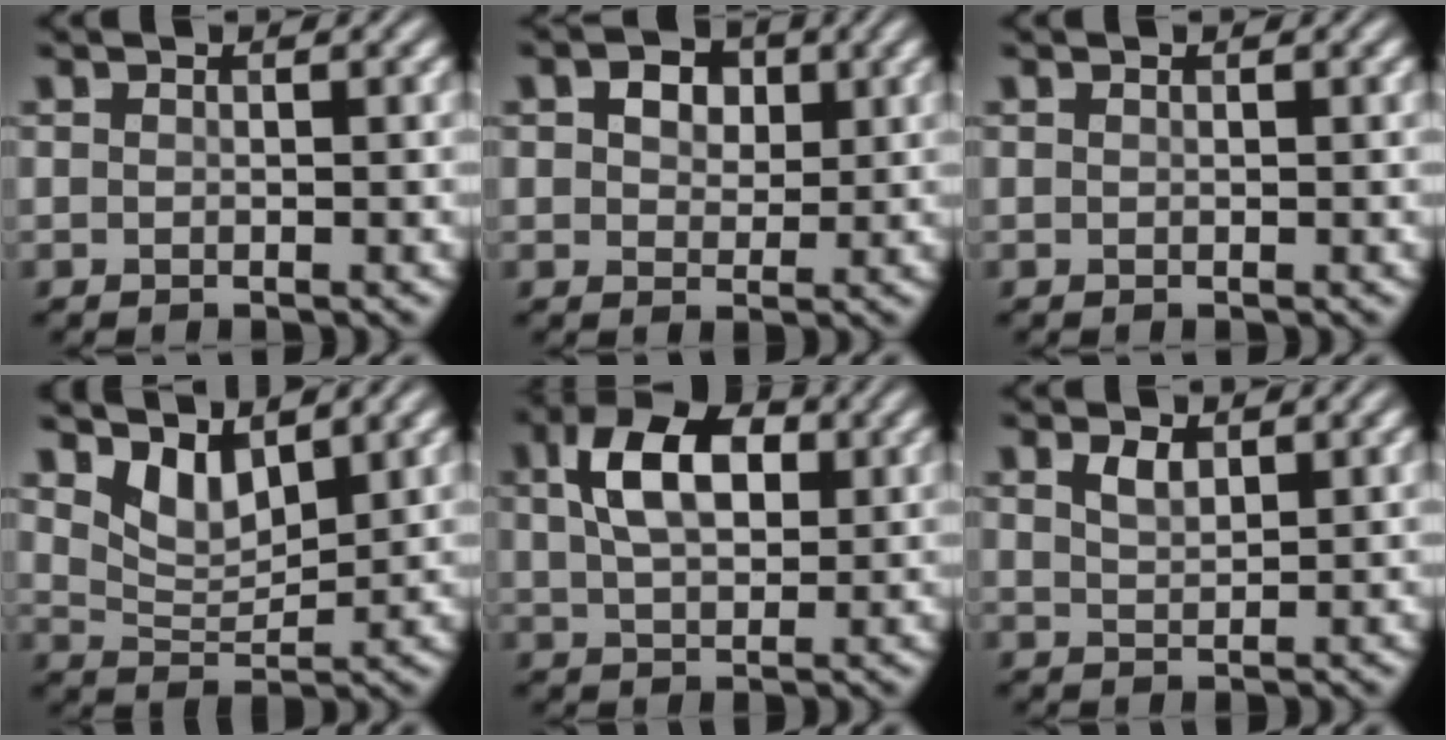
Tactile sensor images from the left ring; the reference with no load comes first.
{"total": 3.1, "force": [1.2, 2.3, 1.8], "torque": [-0.034, 0.002, 0.011]}
{"total": 0.0}
{"total": 3.5, "force": [2.4, 1.6, 2.0], "torque": [-0.048, -0.011, 0.046]}
{"total": 6.9, "force": [2.0, 4.1, 5.1], "torque": [-0.098, 0.012, 0.029]}
{"total": 1.8, "force": [1.1, 0.9, 1.1], "torque": [-0.022, 0.001, 0.025]}